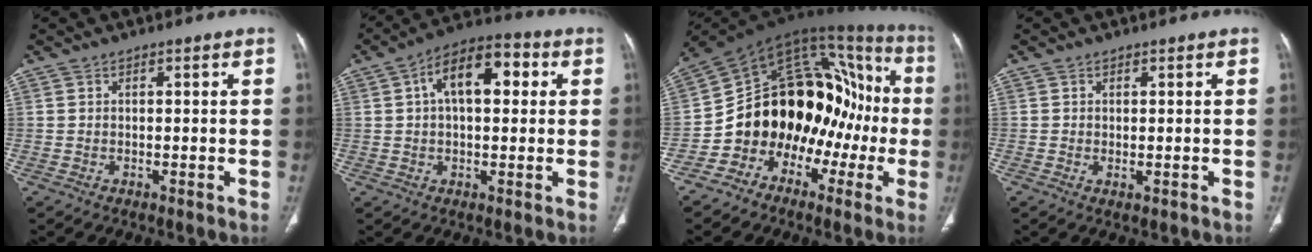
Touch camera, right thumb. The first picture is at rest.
{"total": 12.4, "force": [3.1, 6.5, 10.1], "torque": [-0.149, 0.028, 0.042]}
{"total": 22.1, "force": [-5.6, 15.5, 14.8], "torque": [-0.161, 0.118, -0.089]}
{"total": 1.2, "force": [-0.2, 0.5, 1.0], "torque": [-0.022, -0.005, 0.001]}